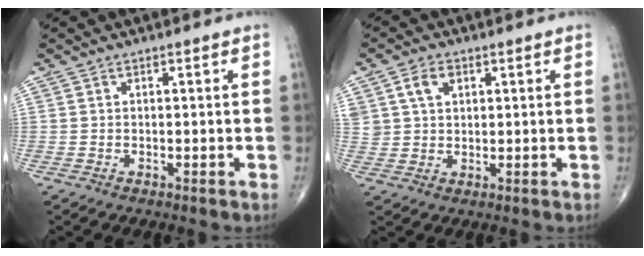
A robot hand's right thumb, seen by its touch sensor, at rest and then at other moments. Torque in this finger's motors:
{"motor_torque": [0.82, 0.71, 0.55, 0.49, -0.01]}